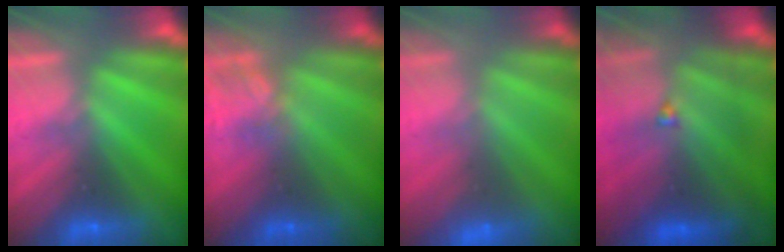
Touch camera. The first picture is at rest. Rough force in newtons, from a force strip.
{"total": 3.6}
{"total": 2.9}
{"total": 10.6}